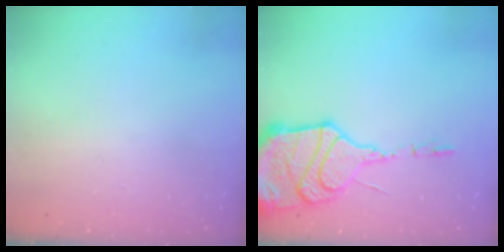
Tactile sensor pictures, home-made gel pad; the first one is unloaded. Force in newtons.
{"total": 20.3, "press": 20.1, "slide": 2.1}